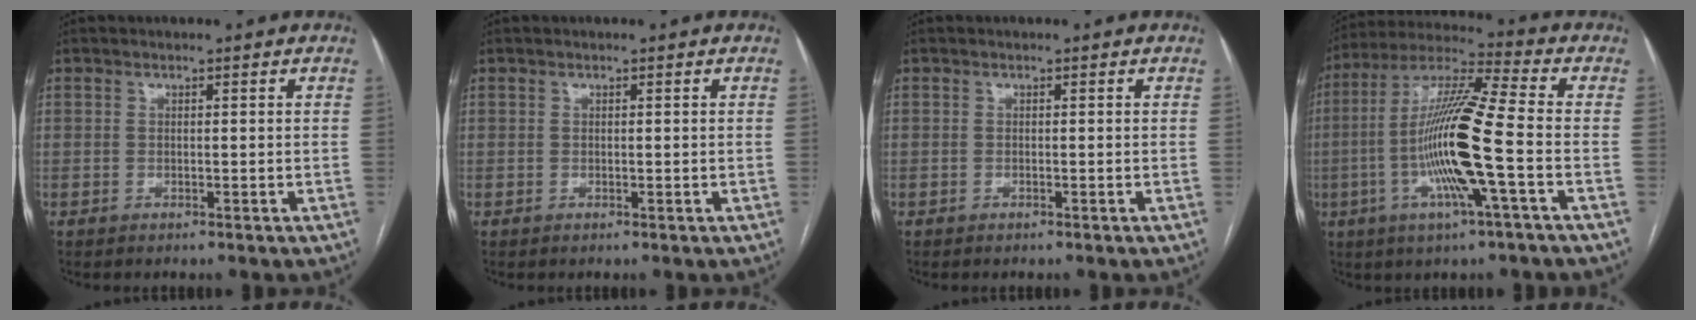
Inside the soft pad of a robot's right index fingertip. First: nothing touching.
{"total": 0.0}
{"total": 0.0}
{"total": 15.9, "force": [-3.3, -0.1, 15.5], "torque": [-0.304, -0.003, -0.073]}